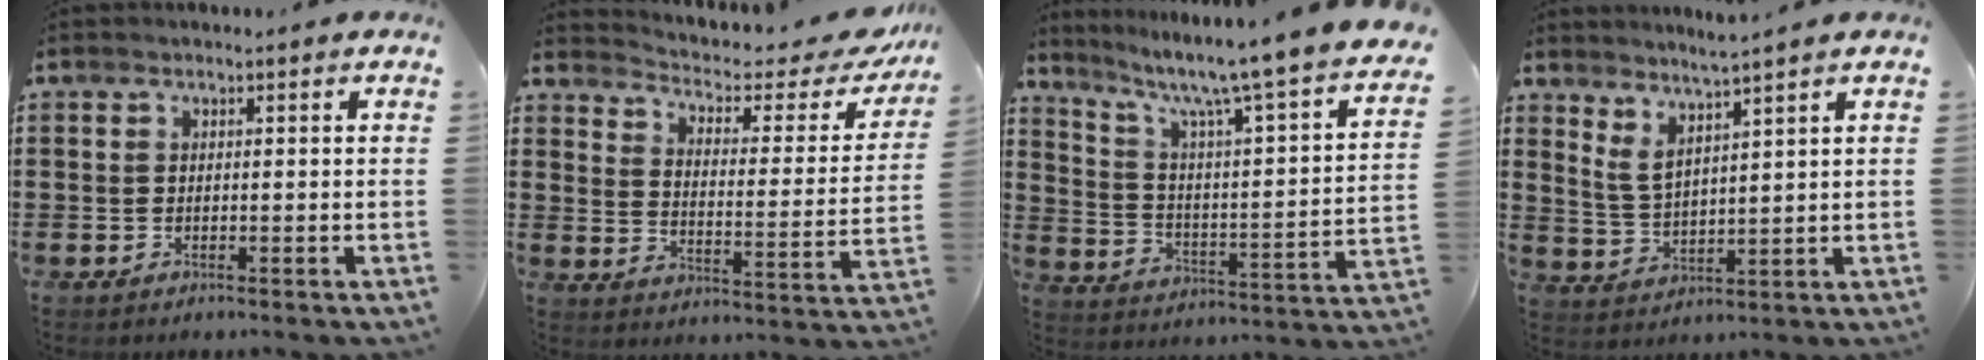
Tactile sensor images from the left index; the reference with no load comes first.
{"total": 3.4, "force": [2.5, 1.0, 2.0], "torque": [-0.049, -0.026, 0.032]}
{"total": 8.1, "force": [6.3, -0.5, 5.0], "torque": [-0.114, -0.059, 0.089]}
{"total": 3.8, "force": [3.3, 0.0, 1.9], "torque": [-0.048, -0.018, 0.057]}